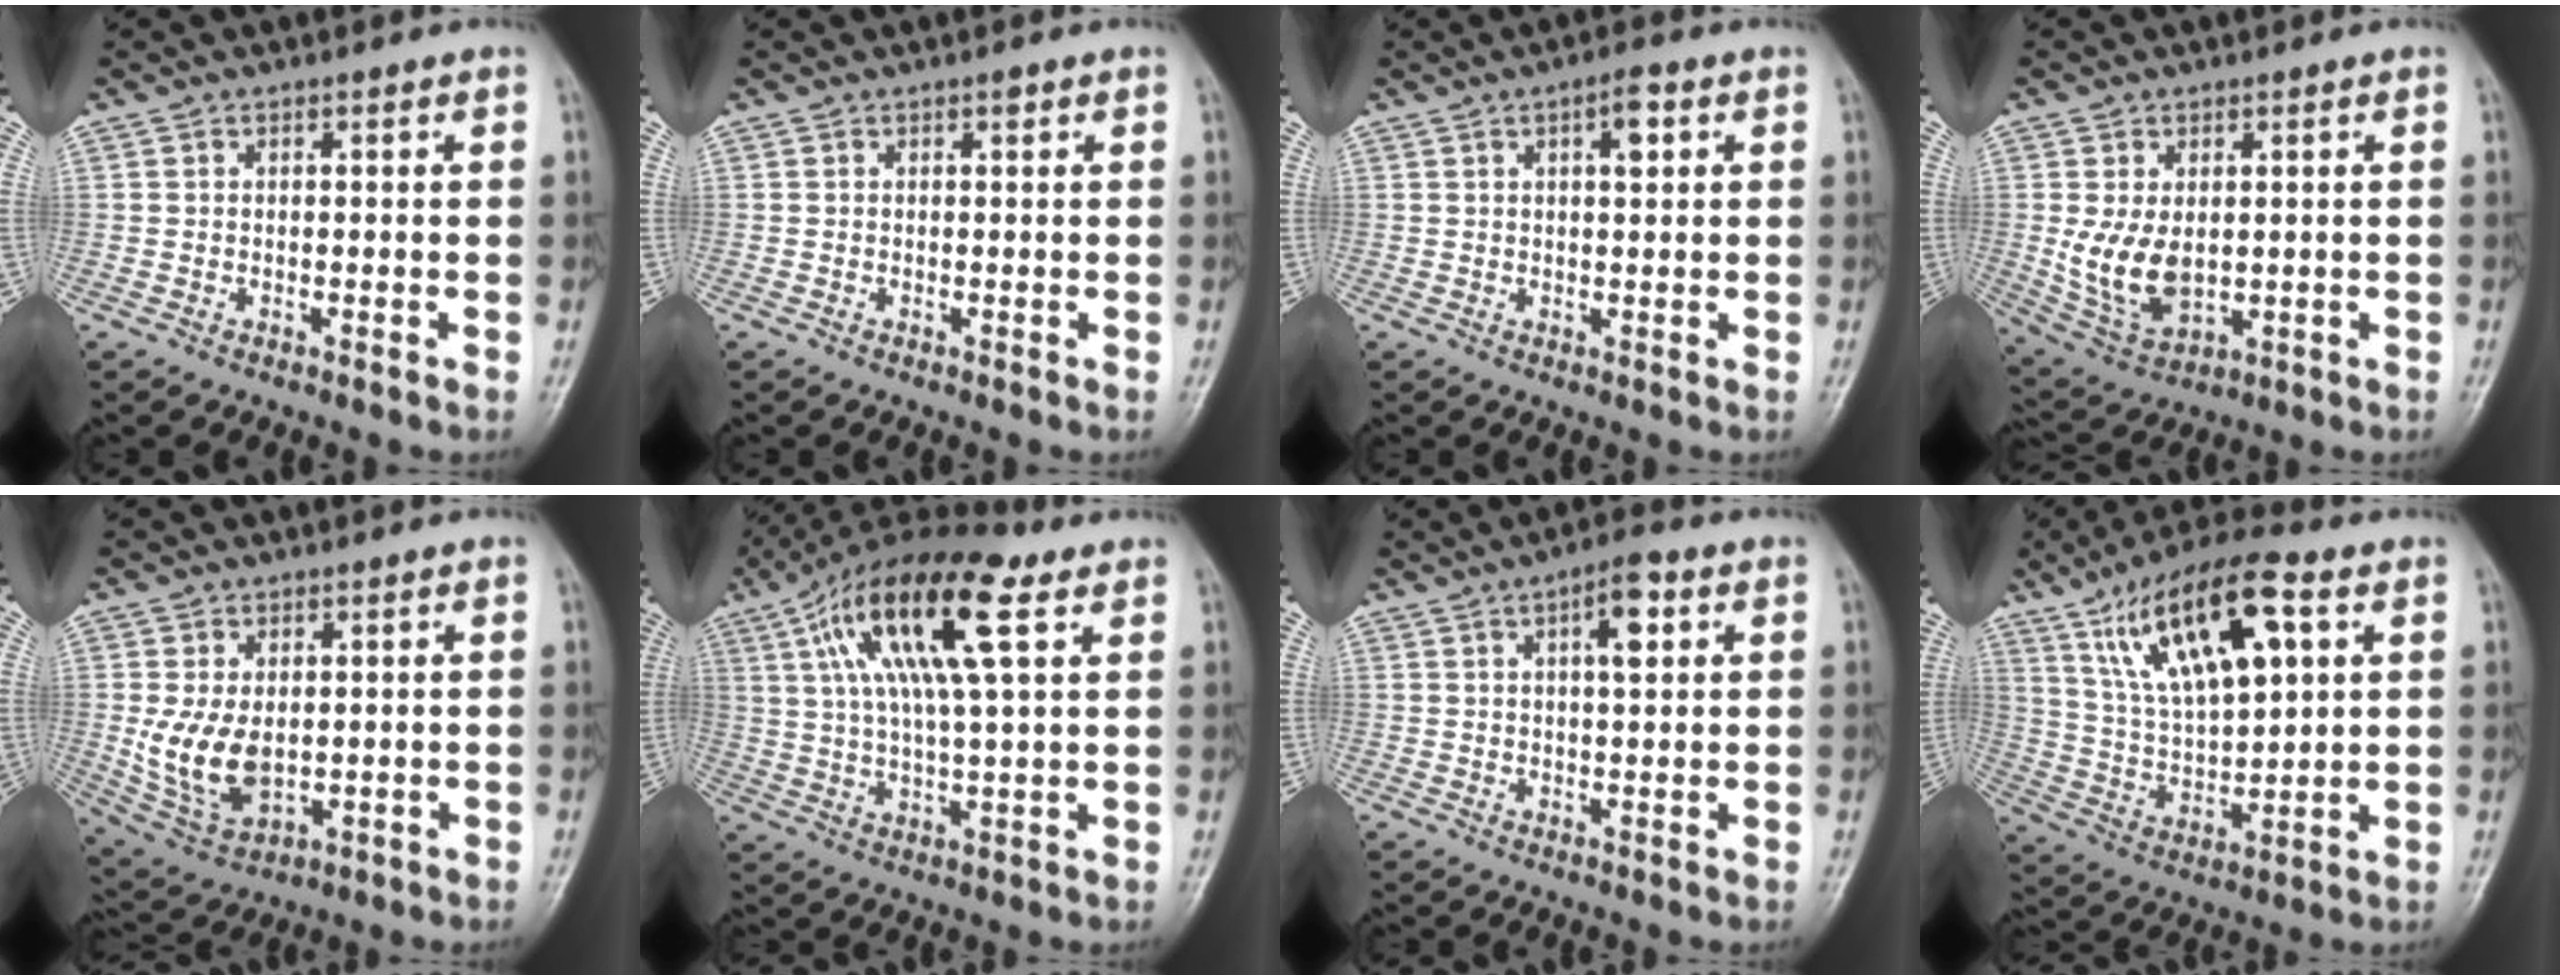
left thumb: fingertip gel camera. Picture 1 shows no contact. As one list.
[{"total": 0.6, "force": [0.3, 0.3, 0.4], "torque": [-0.004, -0.001, 0.004]}, {"total": 3.8, "force": [1.4, 1.5, 3.2], "torque": [-0.043, 0.001, 0.019]}, {"total": 9.3, "force": [0.3, 5.9, 7.1], "torque": [-0.126, -0.012, 0.024]}, {"total": 10.2, "force": [0.0, 6.5, 7.9], "torque": [-0.142, -0.010, 0.019]}, {"total": 19.6, "force": [7.9, 5.8, 17.0], "torque": [-0.313, 0.007, 0.136]}, {"total": 6.0, "force": [2.2, 2.2, 5.1], "torque": [-0.069, 0.002, 0.030]}, {"total": 19.2, "force": [8.2, 7.5, 15.6], "torque": [-0.256, -0.012, 0.150]}]